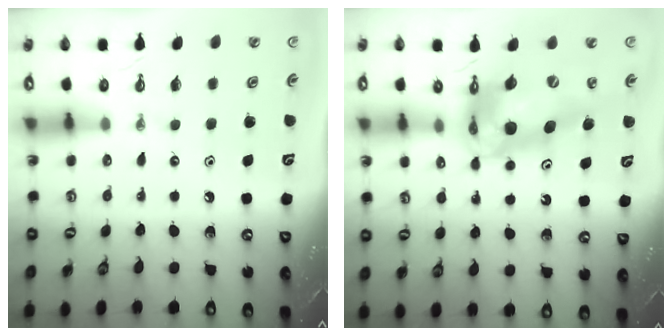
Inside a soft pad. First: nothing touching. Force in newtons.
{"total": 18.1, "press": 18.1, "slide": 1.5}